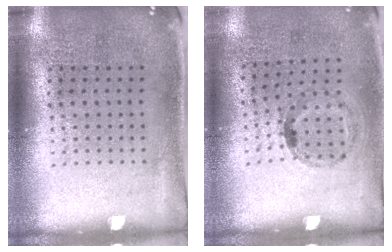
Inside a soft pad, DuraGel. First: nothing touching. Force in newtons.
{"total": 1.1, "press": 0.6, "slide": 0.9}